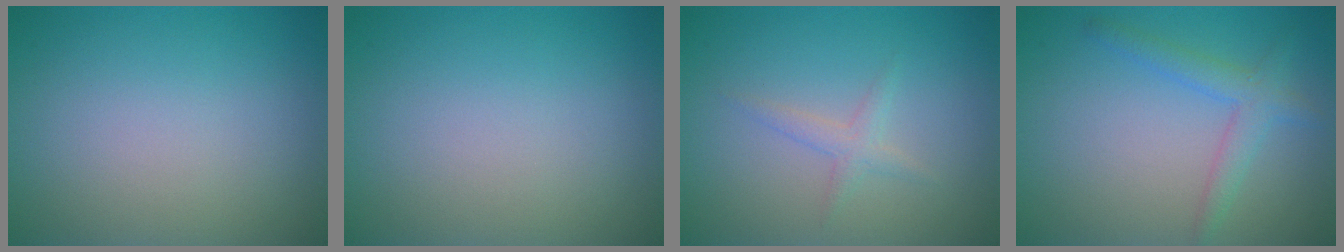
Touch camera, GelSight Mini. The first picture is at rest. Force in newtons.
{"total": 0.0}
{"total": 1.3, "press": 1.3, "slide": 0.1}
{"total": 2.5, "press": 2.5, "slide": 0.1}